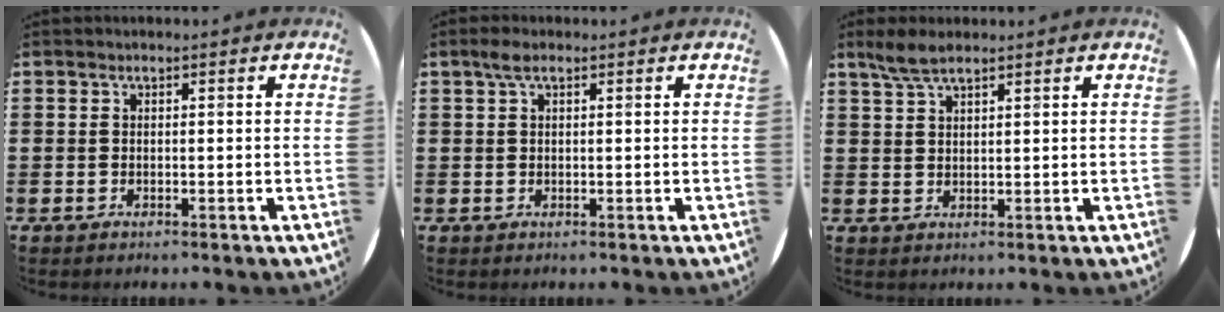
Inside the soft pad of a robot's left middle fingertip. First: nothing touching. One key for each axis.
{"total": 1.8, "fx": 0.9, "fy": 0.7, "fz": 1.3, "tx": -0.029, "ty": 0.005, "tz": 0.015}
{"total": 3.4, "fx": 2.7, "fy": 0.7, "fz": 1.9, "tx": -0.043, "ty": 0.006, "tz": 0.050}